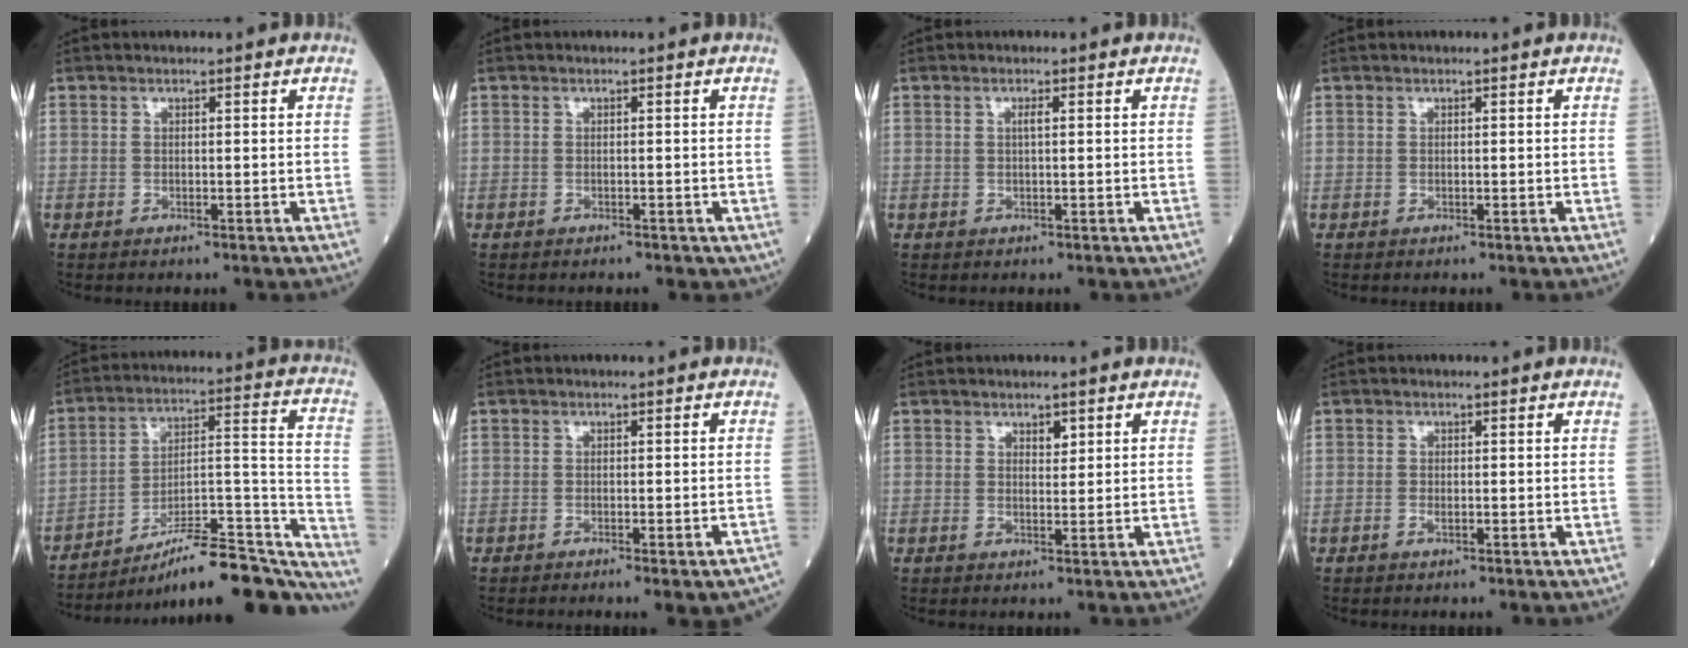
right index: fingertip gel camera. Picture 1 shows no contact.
{"total": 1.5, "force": [-1.1, 0.8, 0.6], "torque": [-0.010, 0.000, -0.009]}
{"total": 0.9, "force": [0.2, 0.0, 0.8], "torque": [-0.017, 0.002, 0.001]}
{"total": 0.0}
{"total": 24.3, "force": [-20.6, 4.1, 12.2], "torque": [-0.094, 0.040, -0.299]}
{"total": 5.0, "force": [-4.1, 0.8, 2.7], "torque": [-0.018, 0.003, -0.051]}
{"total": 1.6, "force": [1.2, 0.7, 0.9], "torque": [-0.009, 0.003, 0.021]}
{"total": 0.7, "force": [-0.4, 0.3, 0.5], "torque": [-0.011, 0.001, -0.007]}